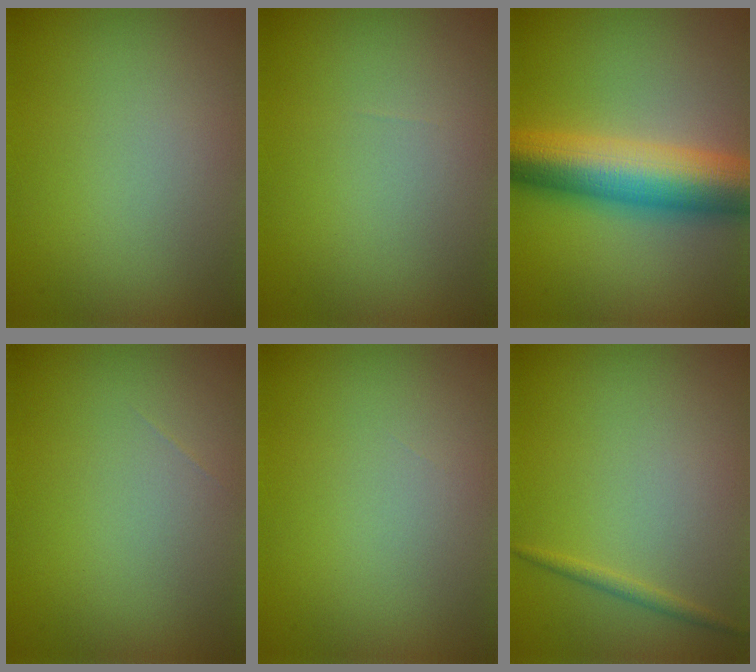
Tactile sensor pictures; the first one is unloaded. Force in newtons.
{"total": 0.0}
{"total": 9.9, "press": 9.9, "slide": 0.1}
{"total": 0.0}
{"total": 0.0}
{"total": 0.9, "press": 0.9, "slide": 0.1}